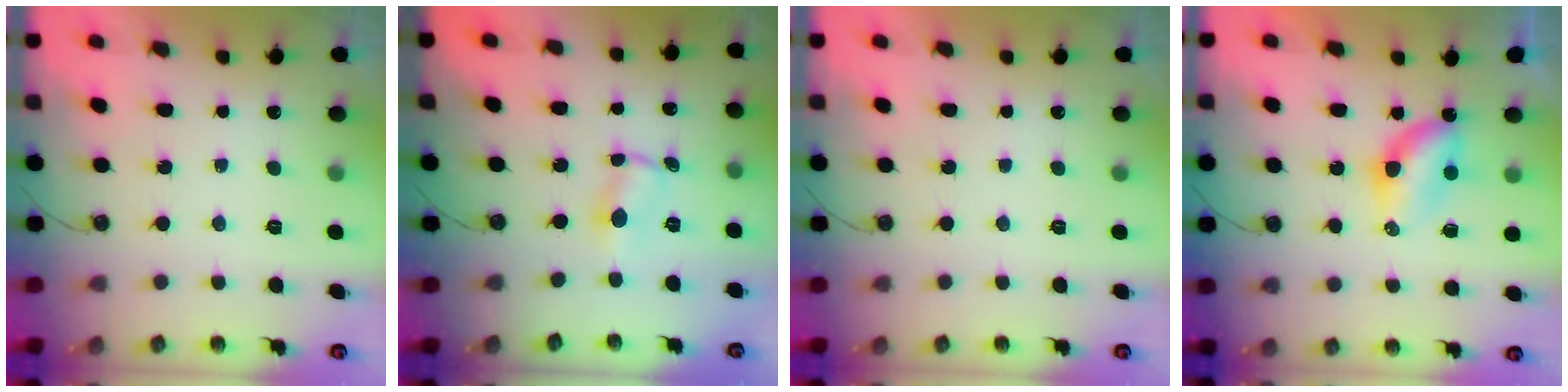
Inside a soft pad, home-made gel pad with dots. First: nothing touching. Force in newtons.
{"total": 1.3, "press": 1.3, "slide": 0.2}
{"total": 0.0}
{"total": 6.3, "press": 6.2, "slide": 0.6}